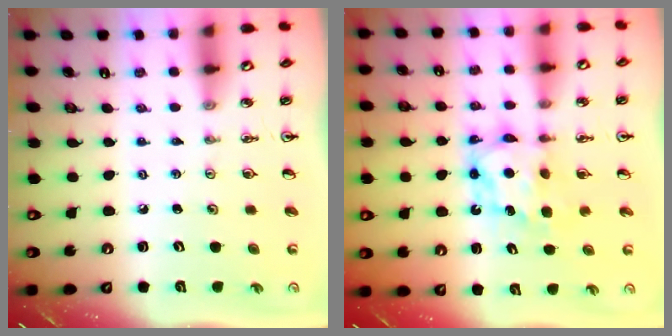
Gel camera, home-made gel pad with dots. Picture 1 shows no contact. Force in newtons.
{"total": 6.7, "press": 6.7, "slide": 0.5}